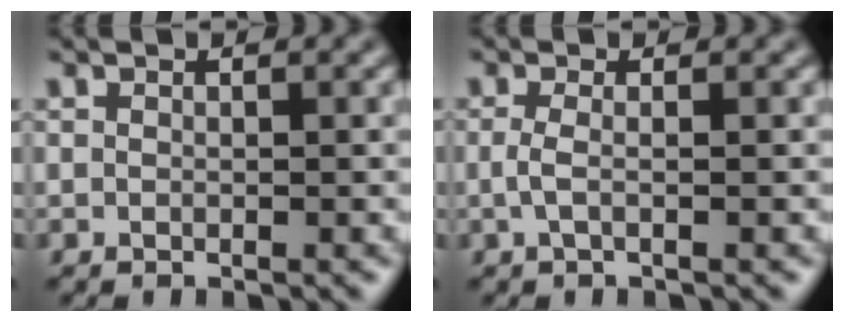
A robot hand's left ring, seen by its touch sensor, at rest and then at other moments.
{"total": 1.4, "force": [-0.2, 0.4, 1.3], "torque": [-0.031, -0.004, -0.006]}